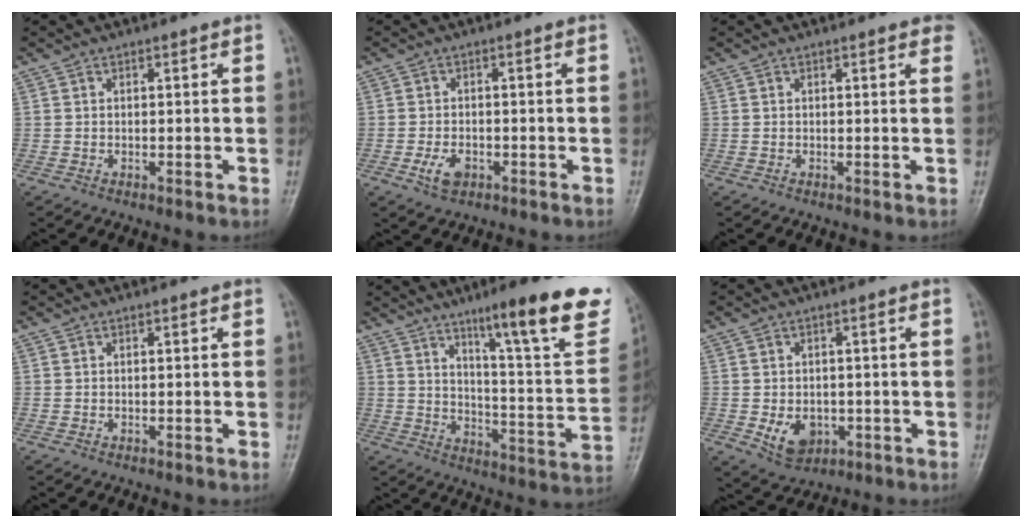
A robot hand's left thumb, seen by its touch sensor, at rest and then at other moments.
{"total": 3.7, "force": [-1.6, 2.3, 2.5], "torque": [-0.046, 0.004, -0.027]}
{"total": 2.4, "force": [1.6, 0.8, 1.7], "torque": [-0.010, 0.003, 0.015]}
{"total": 0.0}
{"total": 22.8, "force": [14.0, 3.4, 17.7], "torque": [-0.221, -0.066, 0.206]}
{"total": 6.1, "force": [-1.5, 4.5, 3.7], "torque": [-0.045, -0.001, -0.010]}